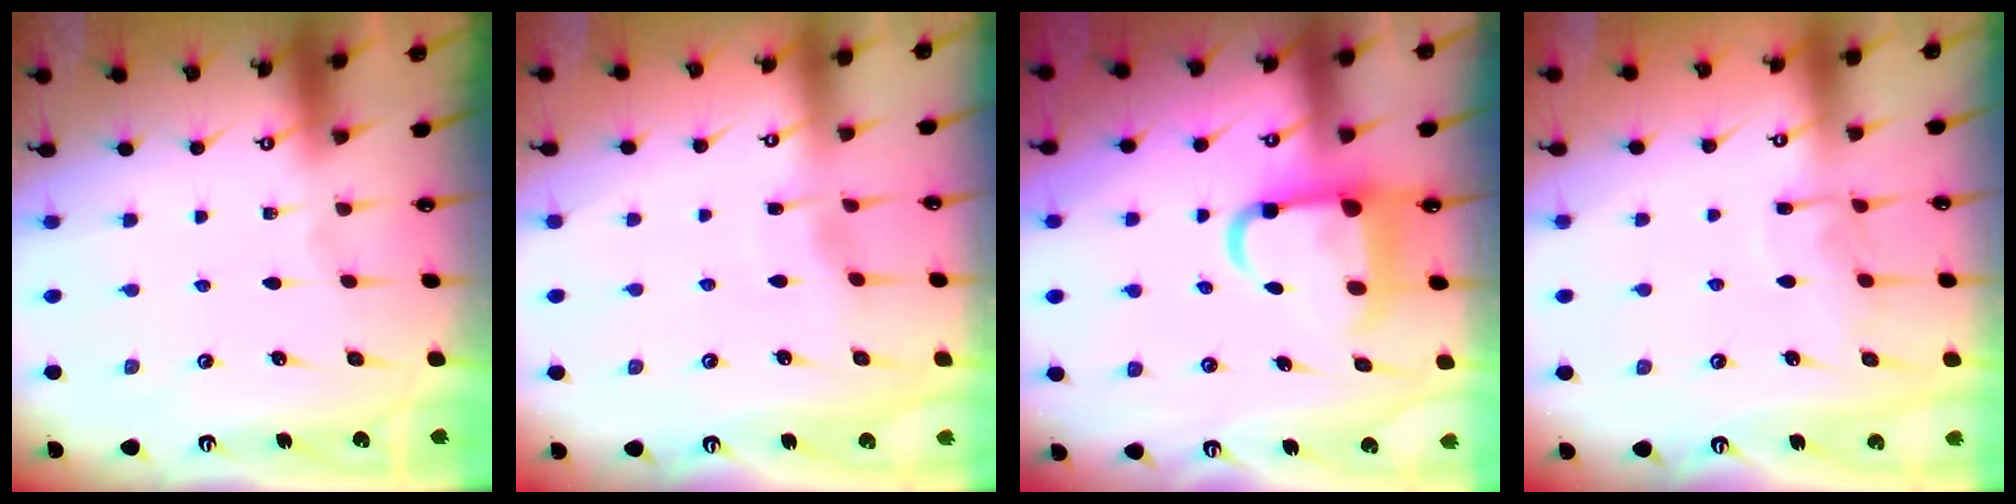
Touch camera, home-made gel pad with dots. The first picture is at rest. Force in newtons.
{"total": 2.9, "press": 2.9, "slide": 0.4}
{"total": 9.9, "press": 9.7, "slide": 1.7}
{"total": 7.3, "press": 7.3, "slide": 0.7}